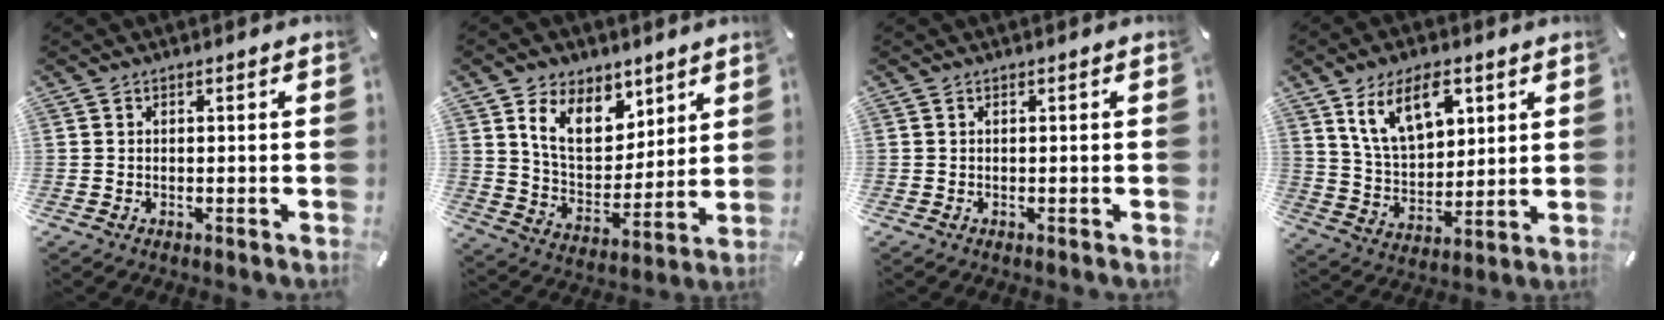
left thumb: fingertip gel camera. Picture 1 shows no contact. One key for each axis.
{"total": 13.1, "fx": 7.7, "fy": 8.9, "fz": 5.7, "tx": -0.101, "ty": -0.043, "tz": 0.146}
{"total": 0.0}
{"total": 13.0, "fx": 7.0, "fy": 7.6, "fz": 7.8, "tx": -0.150, "ty": -0.015, "tz": 0.127}